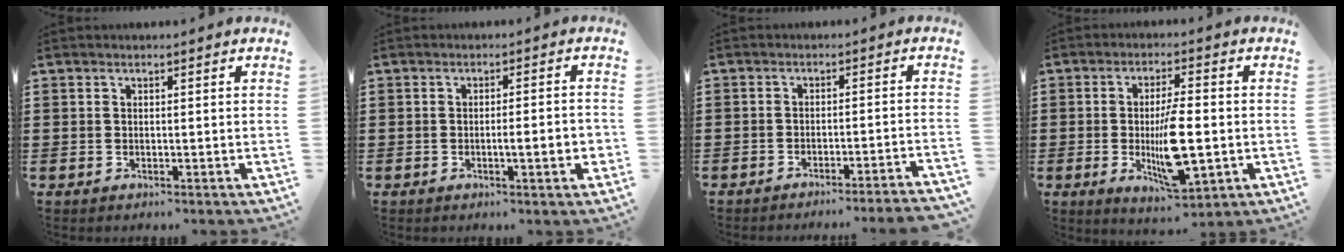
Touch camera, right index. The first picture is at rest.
{"total": 4.1, "force": [-0.9, 0.2, 4.0], "torque": [-0.057, -0.010, -0.017]}
{"total": 2.9, "force": [-2.7, -0.4, 0.8], "torque": [-0.014, -0.004, -0.057]}
{"total": 10.1, "force": [-1.7, 3.2, 9.4], "torque": [-0.174, -0.017, -0.028]}